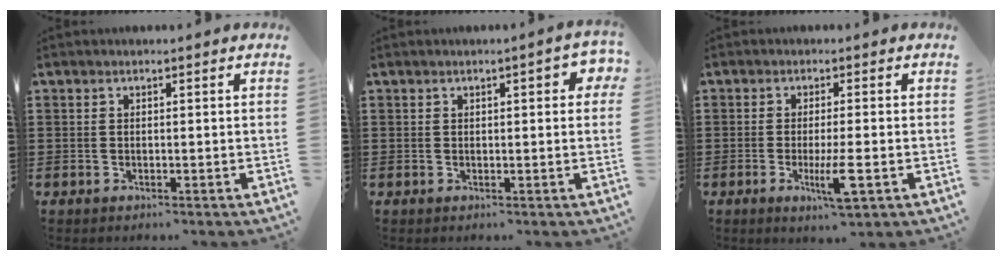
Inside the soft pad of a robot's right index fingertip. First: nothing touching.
{"total": 2.3, "force": [0.5, 0.7, 2.2], "torque": [-0.028, -0.001, 0.002]}
{"total": 5.5, "force": [-1.8, 0.5, 5.2], "torque": [-0.106, -0.024, -0.033]}